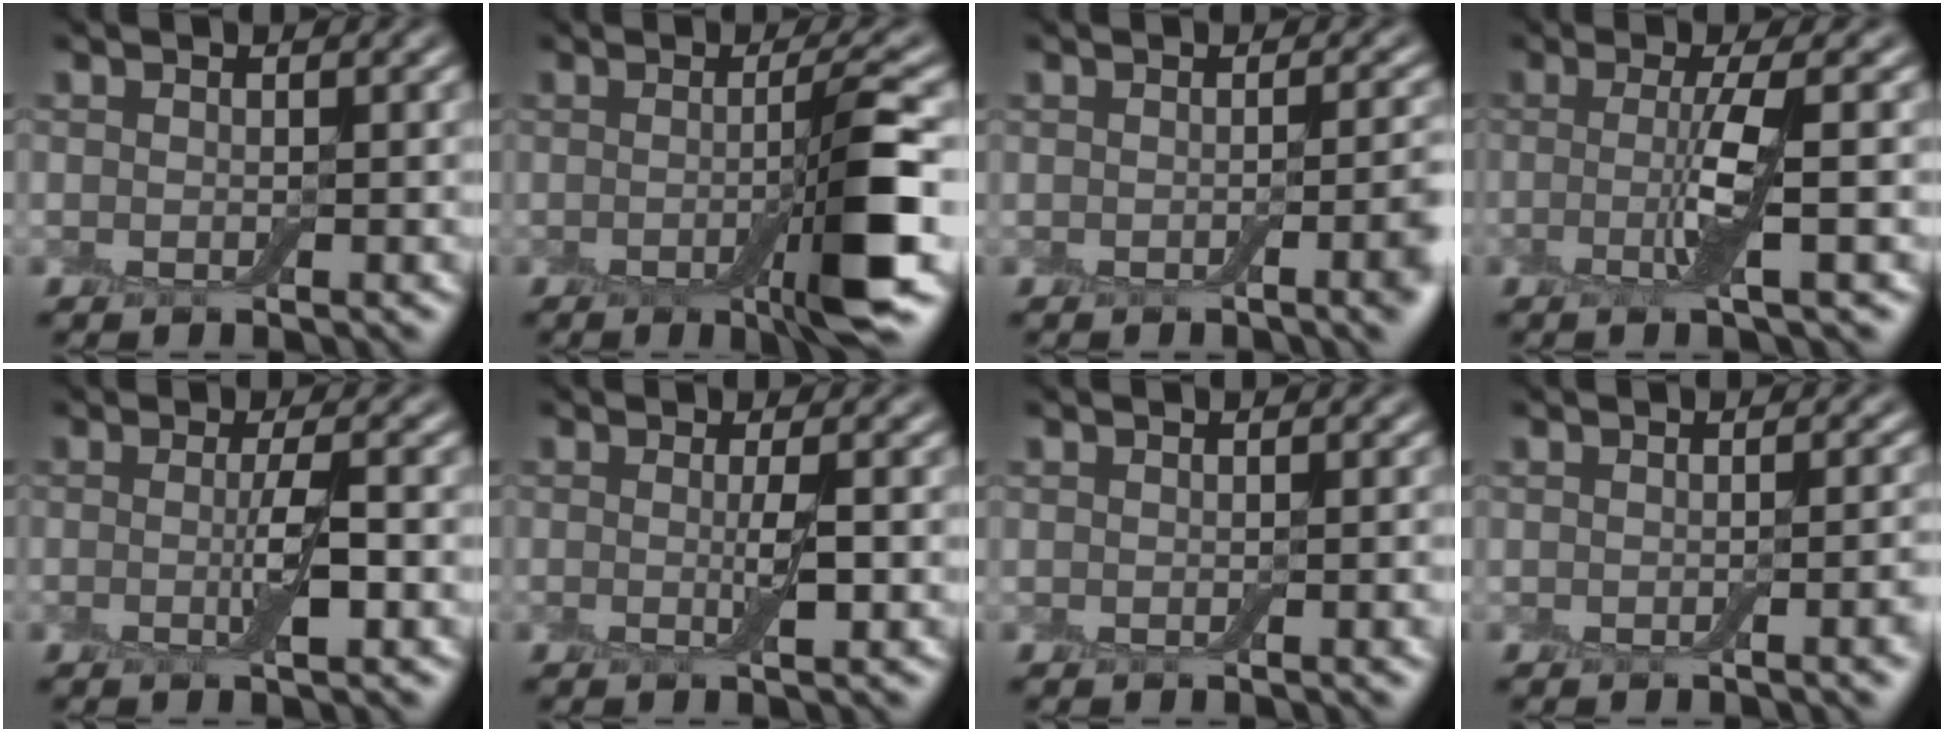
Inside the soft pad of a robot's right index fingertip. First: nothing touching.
{"total": 6.2, "force": [-1.6, 0.6, 6.0], "torque": [-0.087, 0.000, -0.032]}
{"total": 3.7, "force": [-1.2, 1.0, 3.4], "torque": [-0.035, -0.006, -0.017]}
{"total": 3.8, "force": [-0.3, 0.4, 3.7], "torque": [-0.071, -0.006, -0.012]}
{"total": 2.6, "force": [-0.2, 0.1, 2.6], "torque": [-0.050, -0.005, -0.008]}
{"total": 1.7, "force": [-0.1, -0.1, 1.7], "torque": [-0.037, -0.005, -0.004]}
{"total": 1.1, "force": [-0.1, 0.2, 1.0], "torque": [-0.012, -0.001, -0.001]}
{"total": 2.5, "force": [-0.8, 0.6, 2.3], "torque": [-0.027, -0.004, -0.011]}